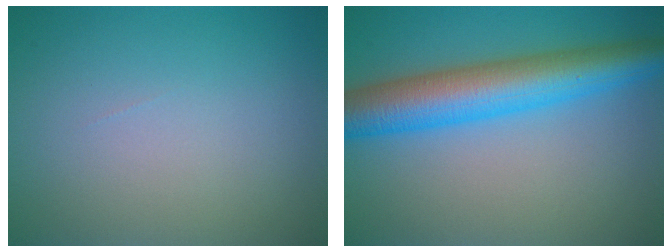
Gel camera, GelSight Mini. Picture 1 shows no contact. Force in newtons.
{"total": 8.2, "press": 8.2, "slide": 0.1}